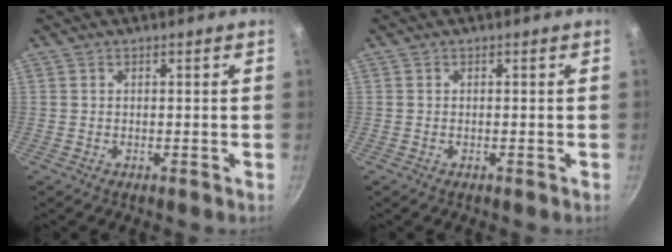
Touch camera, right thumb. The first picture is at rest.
{"total": 0.0}